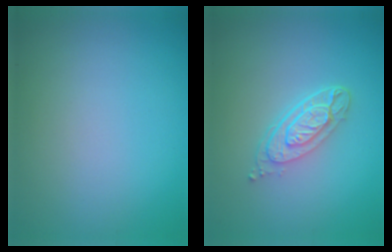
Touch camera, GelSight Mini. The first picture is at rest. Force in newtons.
{"total": 3.6, "press": 2.8, "slide": 2.3}